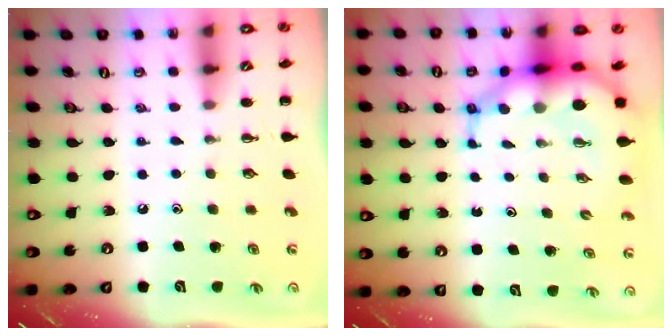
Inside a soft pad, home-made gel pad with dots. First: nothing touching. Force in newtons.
{"total": 9.4, "press": 9.0, "slide": 2.8}